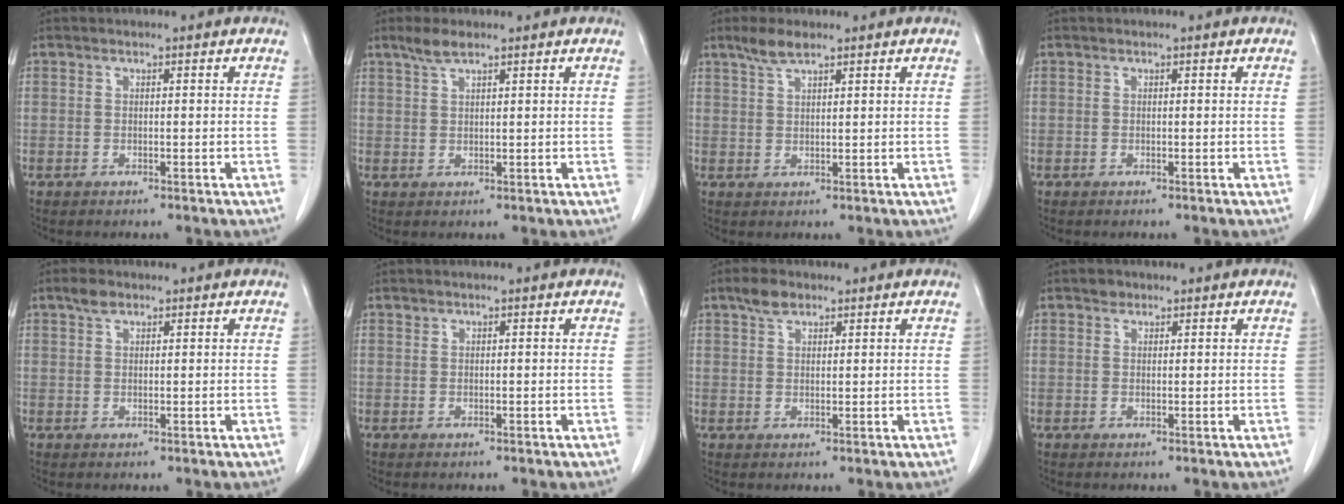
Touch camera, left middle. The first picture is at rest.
{"total": 2.7, "force": [2.1, 0.3, 1.6], "torque": [-0.040, 0.004, 0.043]}
{"total": 3.3, "force": [2.5, 0.5, 2.0], "torque": [-0.047, 0.004, 0.053]}
{"total": 0.0}
{"total": 1.8, "force": [1.3, 0.9, 0.9], "torque": [-0.021, 0.005, 0.025]}
{"total": 0.0}
{"total": 2.8, "force": [2.1, 1.4, 1.4], "torque": [-0.031, 0.006, 0.039]}
{"total": 1.2, "force": [0.9, 0.7, 0.2], "torque": [-0.003, 0.000, 0.013]}